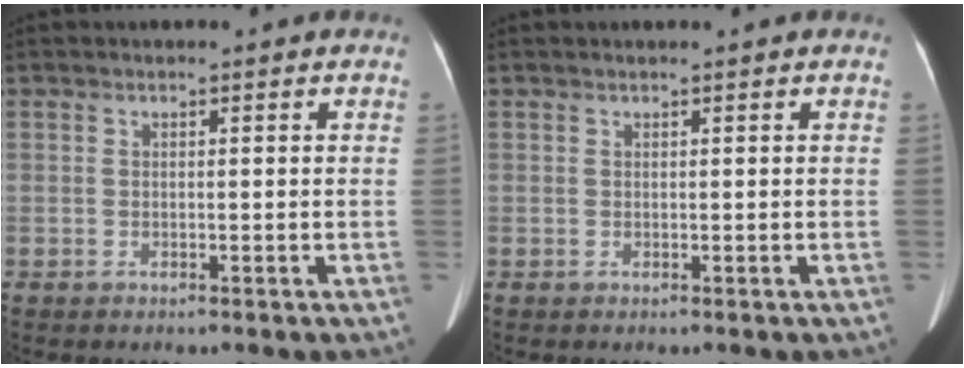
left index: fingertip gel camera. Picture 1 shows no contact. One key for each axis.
{"total": 0.9, "fx": 0.8, "fy": -0.2, "fz": 0.4, "tx": -0.009, "ty": 0.013, "tz": 0.019}